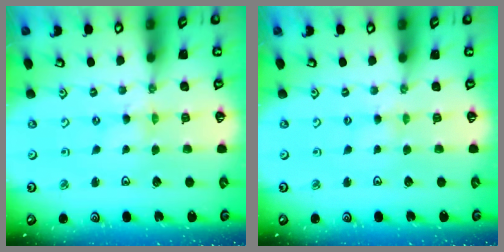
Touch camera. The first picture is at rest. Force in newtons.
{"total": 1.8, "press": 1.7, "slide": 0.3}